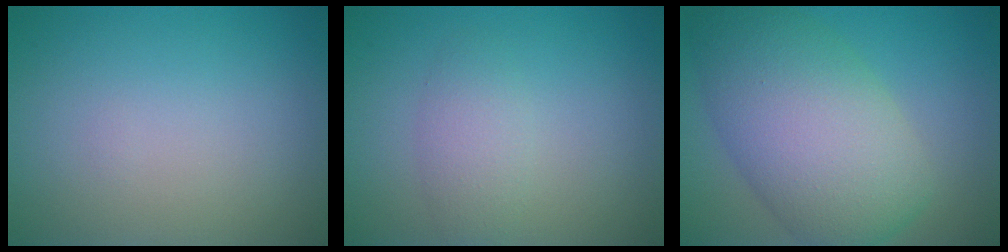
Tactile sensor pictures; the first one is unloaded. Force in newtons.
{"total": 2.1, "press": 2.1, "slide": 0.1}
{"total": 9.9, "press": 9.9, "slide": 0.4}